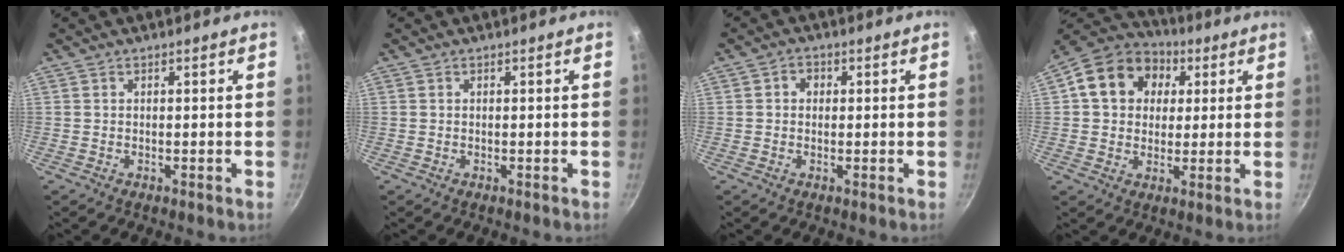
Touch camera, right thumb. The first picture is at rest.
{"total": 0.0}
{"total": 2.4, "force": [0.4, 2.1, 1.2], "torque": [-0.005, 0.004, 0.002]}
{"total": 15.0, "force": [4.0, 12.2, 7.7], "torque": [-0.112, 0.022, 0.050]}